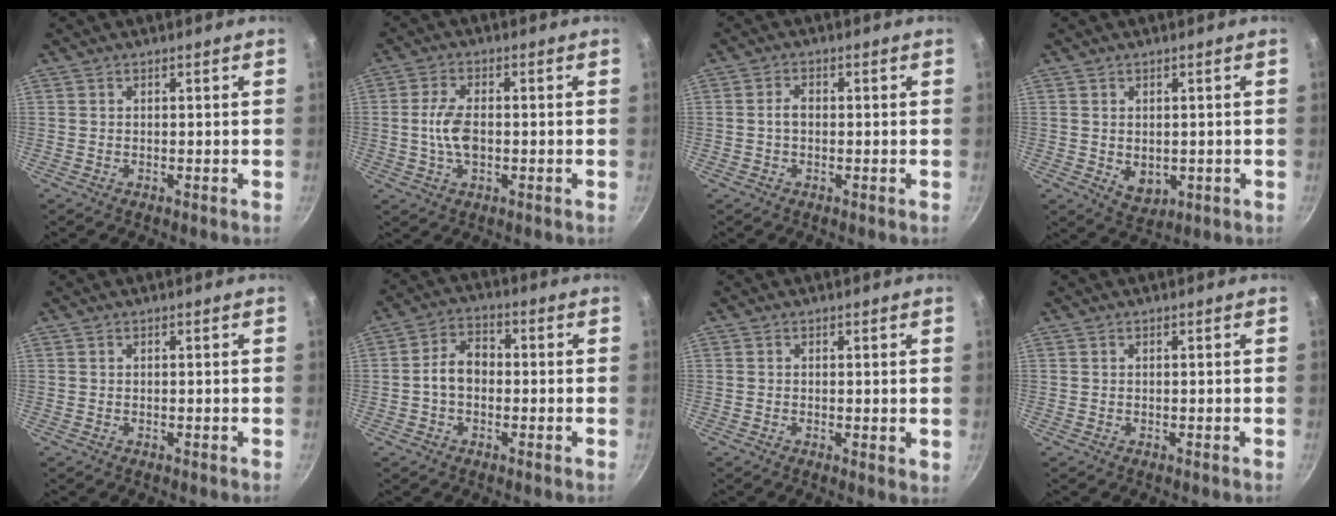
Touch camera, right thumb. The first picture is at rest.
{"total": 6.3, "force": [-0.5, 3.4, 5.3], "torque": [-0.103, 0.009, -0.011]}
{"total": 2.3, "force": [-0.2, 1.6, 1.7], "torque": [-0.026, 0.011, -0.004]}
{"total": 4.7, "force": [-0.2, 3.5, 3.1], "torque": [-0.037, -0.008, 0.008]}
{"total": 0.0}
{"total": 6.4, "force": [-0.7, 4.6, 4.4], "torque": [-0.055, 0.025, -0.024]}
{"total": 1.4, "force": [0.2, 0.6, 1.3], "torque": [-0.018, -0.004, 0.001]}
{"total": 0.0}